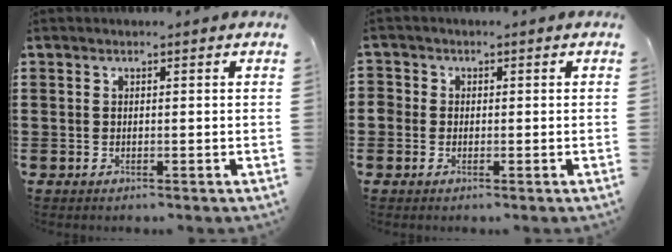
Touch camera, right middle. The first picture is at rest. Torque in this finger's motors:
{"motor_torque": [0.02, 0.06, 0.00, 0.00]}